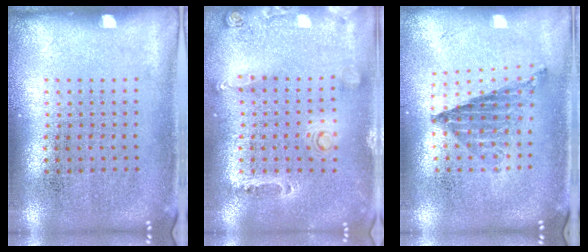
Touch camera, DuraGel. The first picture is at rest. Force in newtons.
{"total": 0.5, "press": 0.4, "slide": 0.3}
{"total": 0.8, "press": 0.8, "slide": 0.2}